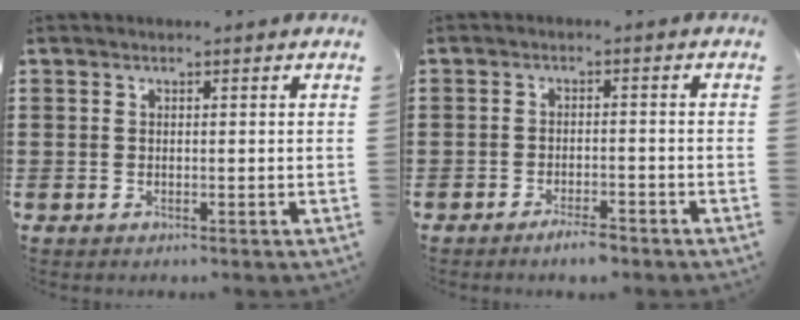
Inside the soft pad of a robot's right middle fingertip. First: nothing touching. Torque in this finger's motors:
{"motor_torque": [0.12, 0.17, 0.07, 0.07]}